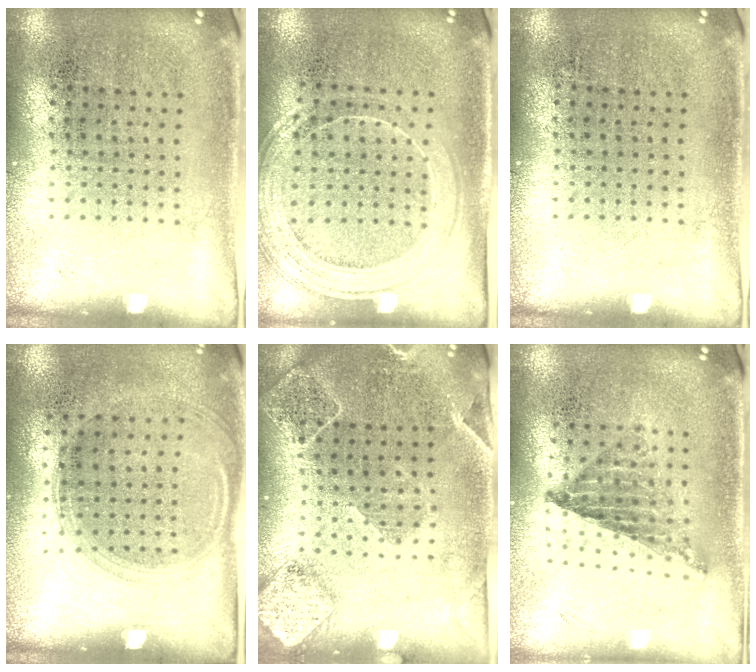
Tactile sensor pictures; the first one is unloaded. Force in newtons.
{"total": 1.5, "press": 1.4, "slide": 0.3}
{"total": 0.0}
{"total": 1.4, "press": 1.2, "slide": 0.7}
{"total": 1.8, "press": 1.7, "slide": 0.5}
{"total": 0.8, "press": 0.8, "slide": 0.1}